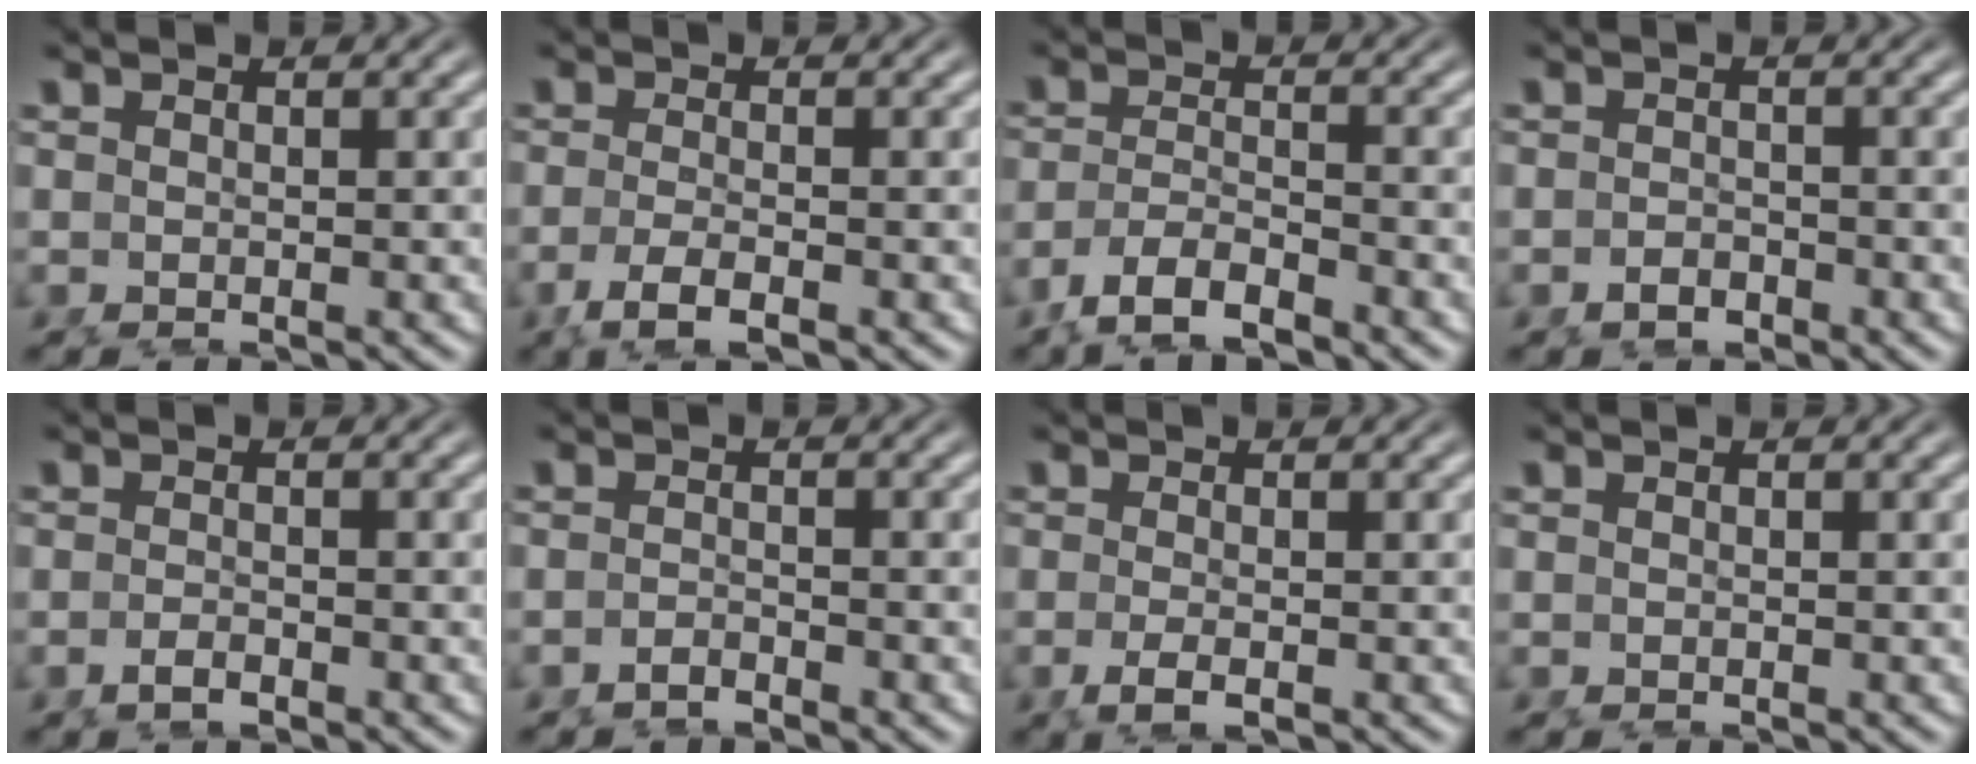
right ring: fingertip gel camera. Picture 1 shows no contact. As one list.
[{"total": 2.5, "force": [-1.6, 0.0, 1.9], "torque": [-0.038, -0.010, -0.023]}, {"total": 3.5, "force": [-2.8, 1.2, 1.8], "torque": [-0.042, -0.017, -0.042]}, {"total": 1.1, "force": [-1.1, -0.1, -0.1], "torque": [0.009, -0.005, -0.016]}, {"total": 1.1, "force": [-0.9, -0.4, 0.4], "torque": [-0.003, 0.000, -0.017]}, {"total": 1.2, "force": [-1.1, -0.5, -0.1], "torque": [0.006, -0.001, -0.023]}, {"total": 1.6, "force": [-1.0, 0.0, 1.3], "torque": [-0.030, -0.010, -0.011]}, {"total": 0.0}]